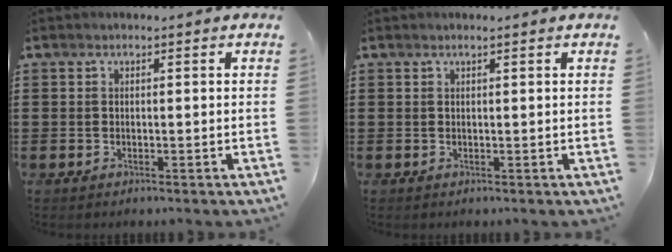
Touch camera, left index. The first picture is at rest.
{"total": 0.7, "force": [0.4, -0.1, 0.5], "torque": [-0.009, -0.001, 0.009]}